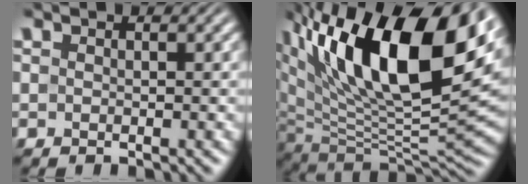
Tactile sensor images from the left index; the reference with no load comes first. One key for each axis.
{"total": 16.9, "fx": 8.0, "fy": 7.2, "fz": 13.0, "tx": -0.216, "ty": 0.018, "tz": 0.132}